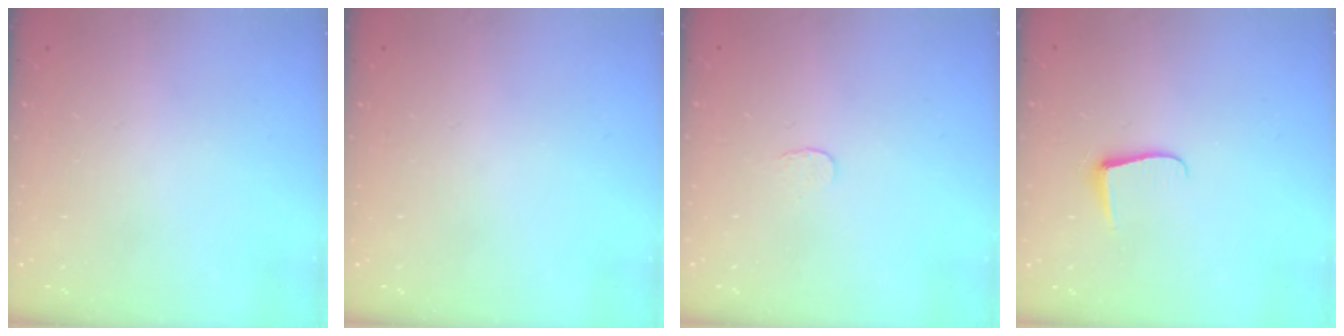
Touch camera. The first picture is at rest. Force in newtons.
{"total": 0.0}
{"total": 3.0, "press": 3.0, "slide": 0.2}
{"total": 5.6, "press": 5.6, "slide": 0.7}